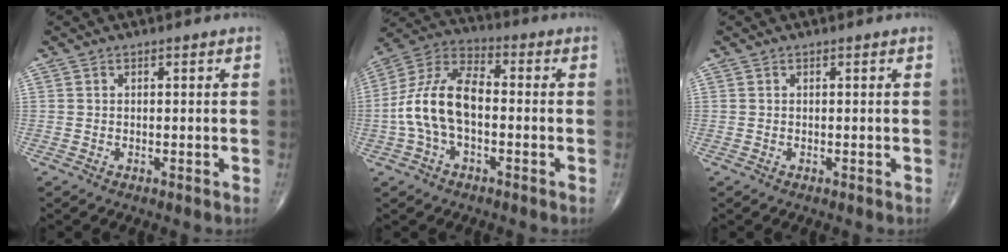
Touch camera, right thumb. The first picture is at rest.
{"total": 13.3, "force": [-1.7, 7.3, 11.0], "torque": [-0.223, 0.041, -0.040]}
{"total": 0.0}